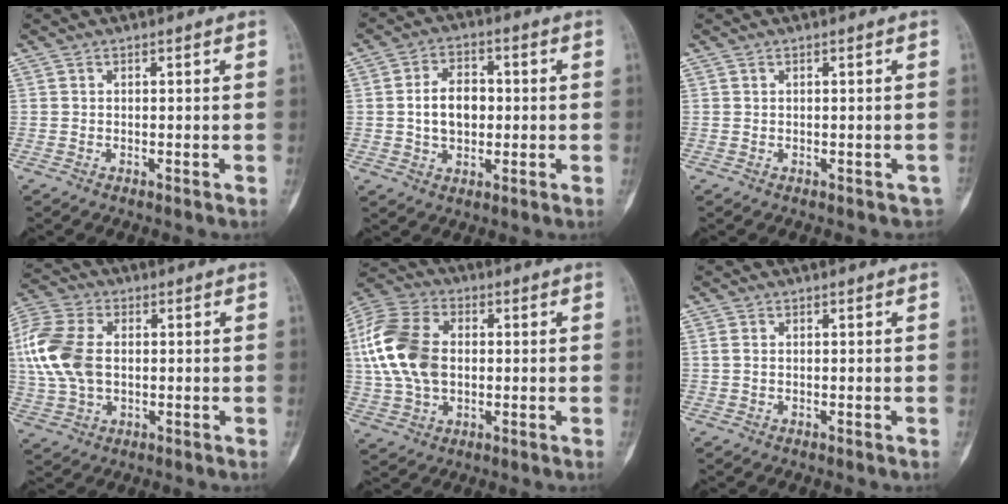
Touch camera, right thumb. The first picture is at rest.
{"total": 8.3, "force": [0.1, 5.7, 6.0], "torque": [-0.085, 0.014, 0.001]}
{"total": 0.8, "force": [-0.2, 0.7, 0.4], "torque": [0.002, 0.008, 0.002]}
{"total": 14.4, "force": [1.1, 9.4, 10.9], "torque": [-0.242, 0.011, 0.022]}
{"total": 16.6, "force": [1.2, 11.0, 12.3], "torque": [-0.248, 0.015, 0.022]}
{"total": 1.1, "force": [0.2, 0.7, 0.8], "torque": [-0.021, 0.001, 0.005]}